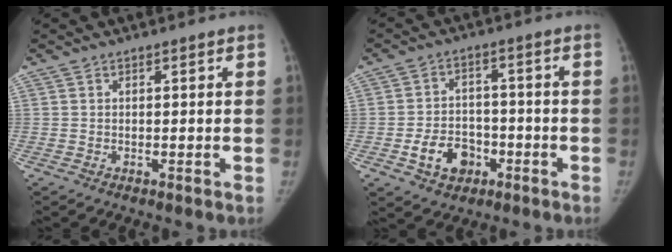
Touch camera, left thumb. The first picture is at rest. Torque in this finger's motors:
{"motor_torque": [-0.81, 0.82, 0.25, 0.29, 0.19]}